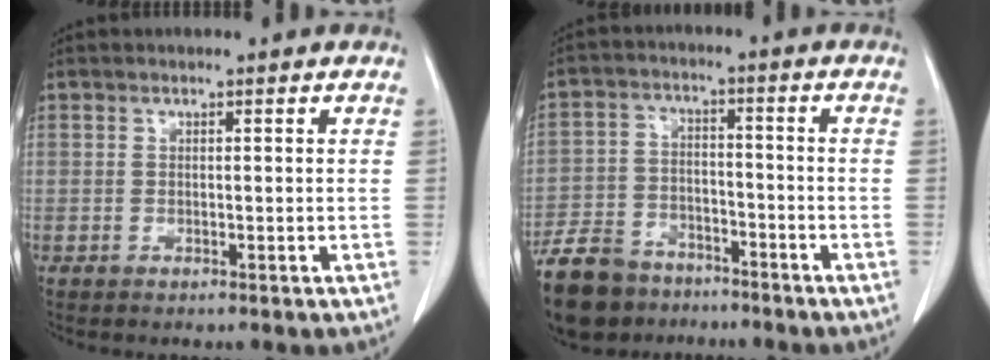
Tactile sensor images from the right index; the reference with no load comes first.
{"total": 13.2, "force": [-10.1, 7.0, 4.9], "torque": [-0.110, 0.000, -0.173]}